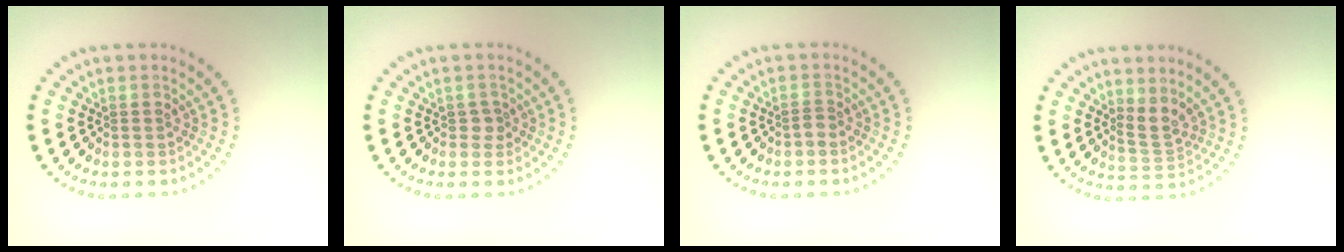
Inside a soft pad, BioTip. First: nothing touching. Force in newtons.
{"total": 1.1, "press": 0.8, "slide": 0.7}
{"total": 0.8, "press": 0.4, "slide": 0.6}
{"total": 2.0, "press": 1.4, "slide": 1.4}